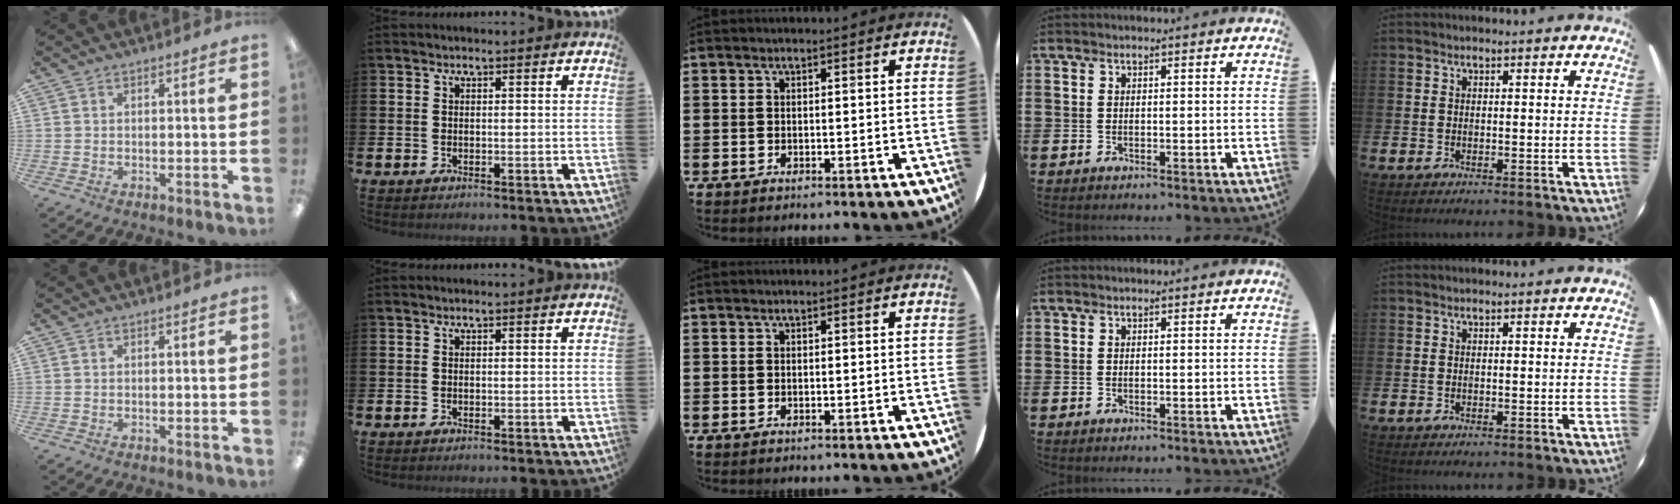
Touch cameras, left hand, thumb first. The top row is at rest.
{}